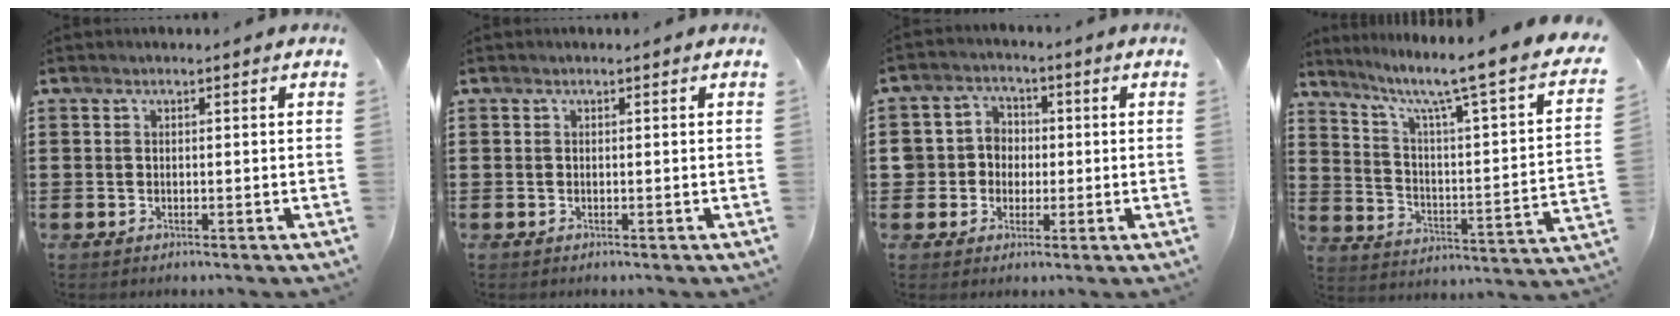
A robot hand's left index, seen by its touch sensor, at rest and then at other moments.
{"total": 0.0}
{"total": 4.8, "force": [-0.1, 4.7, 1.0], "torque": [-0.041, 0.015, -0.005]}
{"total": 6.7, "force": [4.9, -0.2, 4.6], "torque": [-0.102, -0.052, 0.064]}